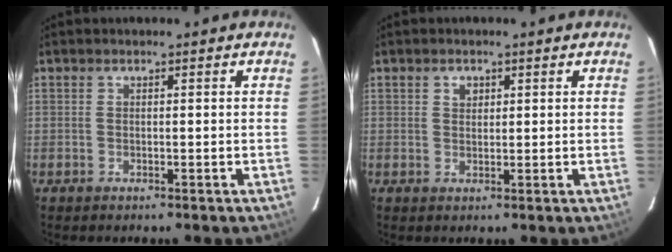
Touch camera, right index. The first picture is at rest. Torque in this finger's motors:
{"motor_torque": [0.12, 0.00, 0.05, 0.01]}